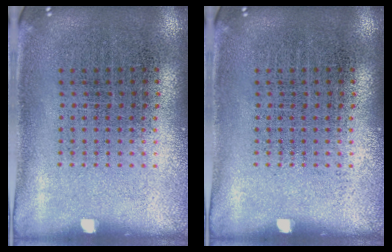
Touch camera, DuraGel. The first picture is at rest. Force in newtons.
{"total": 0.0}